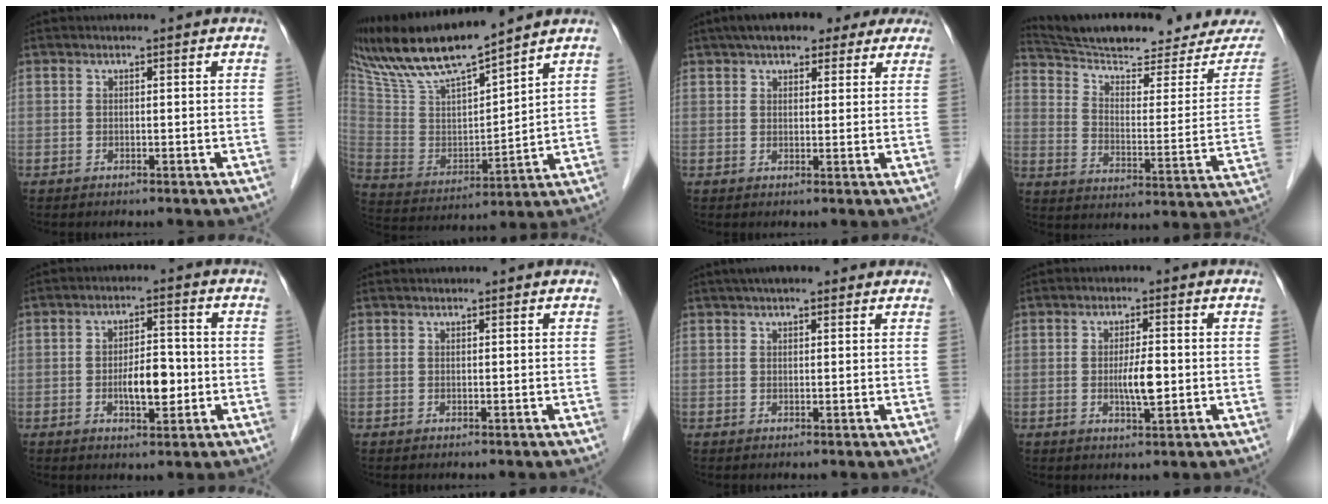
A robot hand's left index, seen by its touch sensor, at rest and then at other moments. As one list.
[{"total": 17.0, "force": [14.8, 1.3, 8.3], "torque": [-0.166, 0.002, 0.286]}, {"total": 12.2, "force": [9.5, 4.8, 6.1], "torque": [-0.072, 0.043, 0.123]}, {"total": 23.1, "force": [21.4, 3.9, 7.7], "torque": [-0.112, -0.043, 0.292]}, {"total": 5.6, "force": [-1.1, 2.1, 5.1], "torque": [-0.088, 0.003, -0.016]}, {"total": 2.0, "force": [1.9, 0.2, 0.6], "torque": [-0.010, 0.022, 0.025]}, {"total": 7.1, "force": [5.7, 1.8, 3.7], "torque": [-0.053, 0.036, 0.082]}, {"total": 3.8, "force": [-0.3, 0.6, 3.7], "torque": [-0.069, -0.004, -0.004]}]